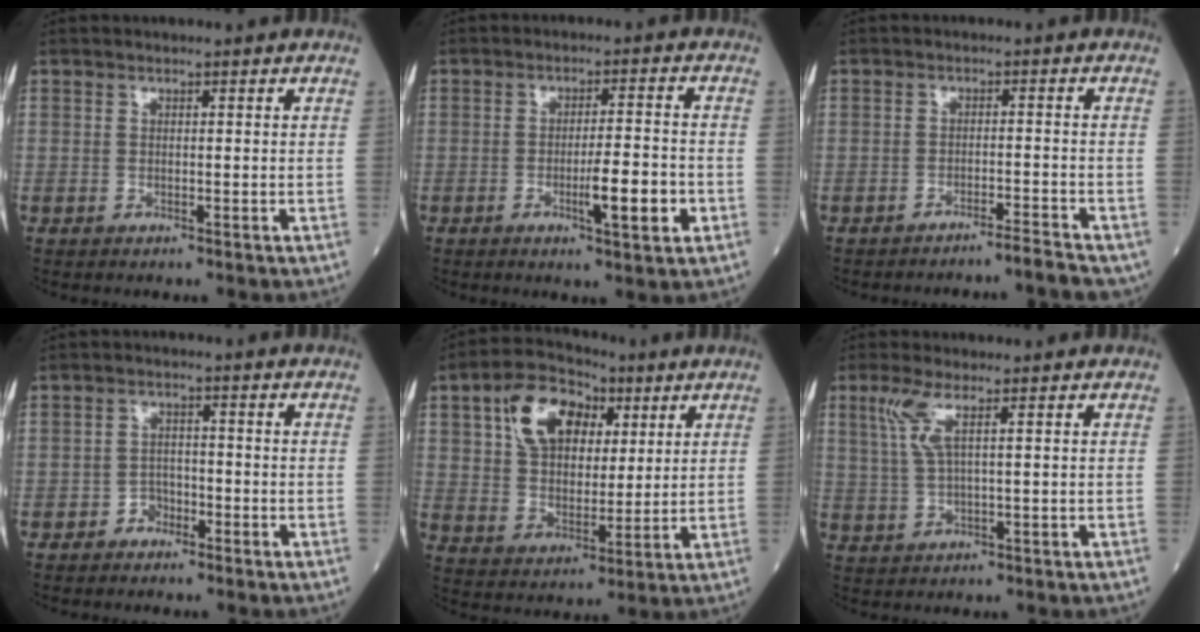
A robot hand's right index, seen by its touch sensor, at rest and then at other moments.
{"total": 6.6, "force": [-2.2, 0.6, 6.2], "torque": [-0.097, -0.004, -0.031]}
{"total": 3.7, "force": [-3.5, -0.8, 0.9], "torque": [-0.004, -0.007, -0.047]}
{"total": 2.2, "force": [-1.6, 1.5, 0.4], "torque": [-0.005, 0.008, -0.028]}
{"total": 12.0, "force": [5.0, 7.5, 7.9], "torque": [-0.157, 0.033, 0.091]}
{"total": 3.8, "force": [1.6, 0.2, 3.4], "torque": [-0.085, 0.009, 0.041]}